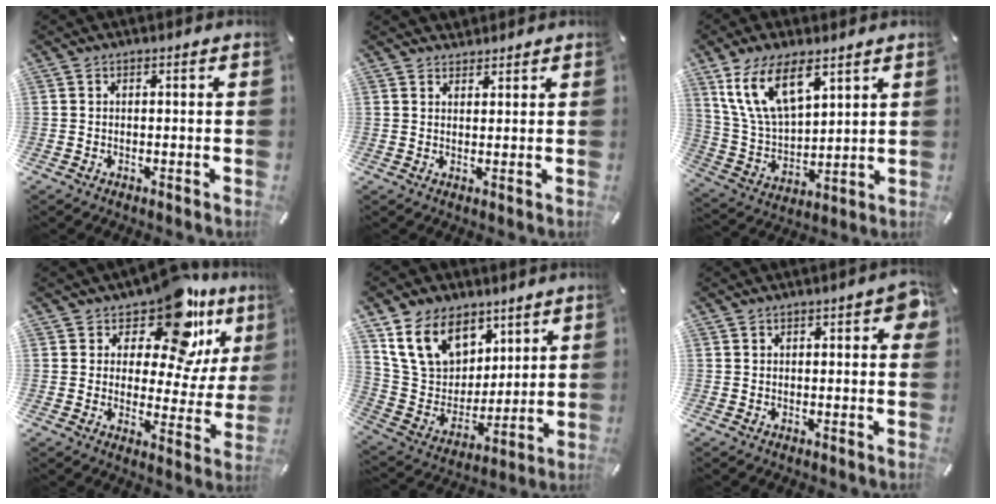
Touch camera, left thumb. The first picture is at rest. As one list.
[{"total": 2.2, "force": [1.8, 1.2, -0.3], "torque": [0.011, -0.006, 0.034]}, {"total": 14.7, "force": [8.8, 7.3, 9.2], "torque": [-0.219, -0.028, 0.158]}, {"total": 16.2, "force": [11.2, 7.4, 9.1], "torque": [-0.131, -0.088, 0.191]}, {"total": 16.2, "force": [9.0, 11.8, 6.4], "torque": [-0.130, -0.038, 0.181]}, {"total": 4.1, "force": [1.1, 2.0, 3.4], "torque": [-0.051, 0.004, 0.016]}]